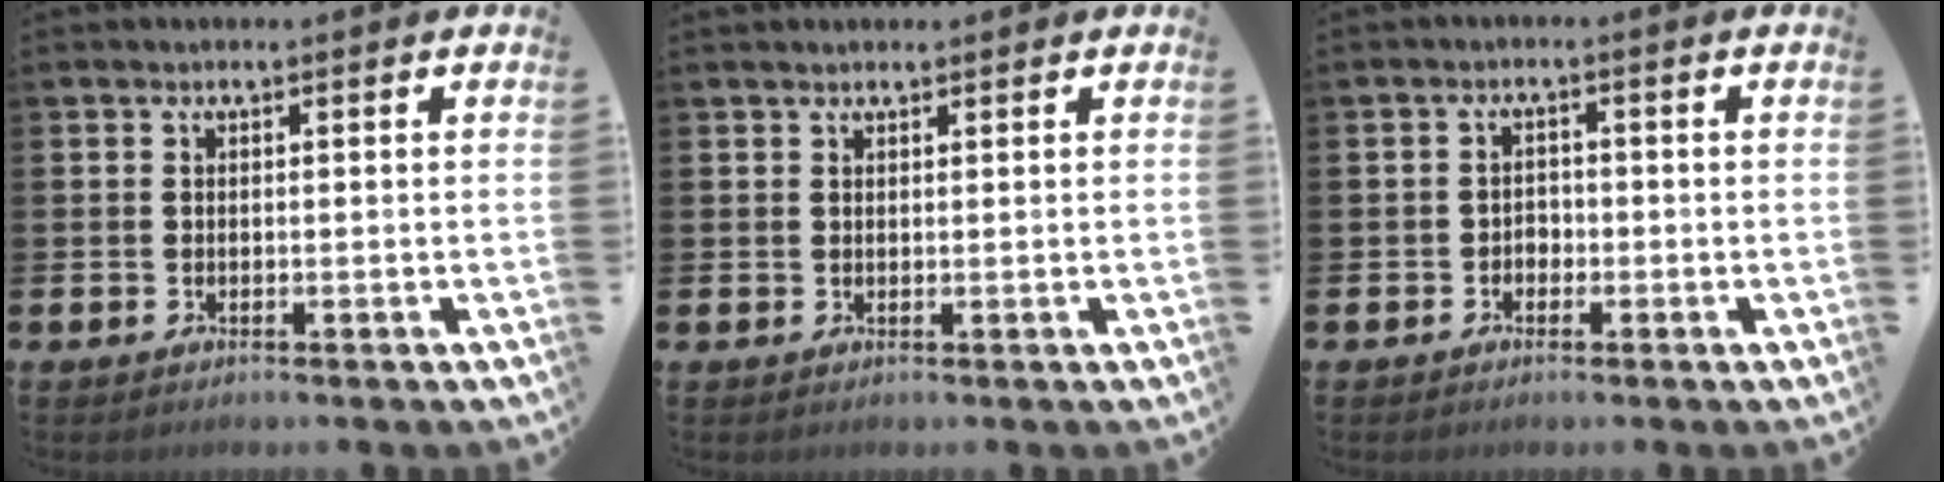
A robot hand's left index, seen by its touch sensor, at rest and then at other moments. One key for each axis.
{"total": 1.1, "fx": 1.0, "fy": 0.2, "fz": 0.2, "tx": -0.003, "ty": 0.001, "tz": 0.019}
{"total": 1.6, "fx": -0.9, "fy": 1.3, "fz": 0.4, "tx": -0.009, "ty": 0.004, "tz": -0.021}